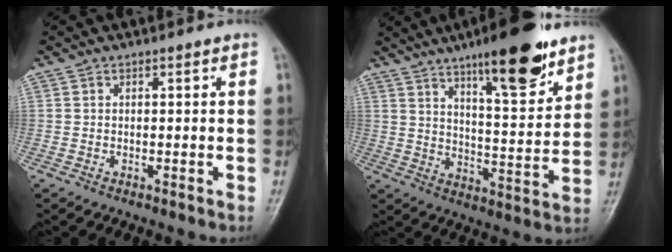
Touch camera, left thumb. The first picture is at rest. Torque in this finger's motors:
{"motor_torque": [1.10, 0.00, 1.58, -1.18, 0.14]}